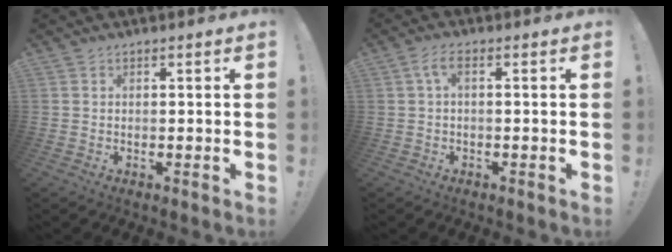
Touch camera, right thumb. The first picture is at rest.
{"total": 3.5, "force": [0.4, 0.9, 3.4], "torque": [-0.070, 0.000, 0.004]}